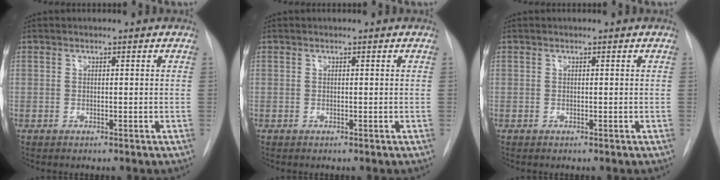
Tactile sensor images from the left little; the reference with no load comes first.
{"total": 0.0}
{"total": 0.0}